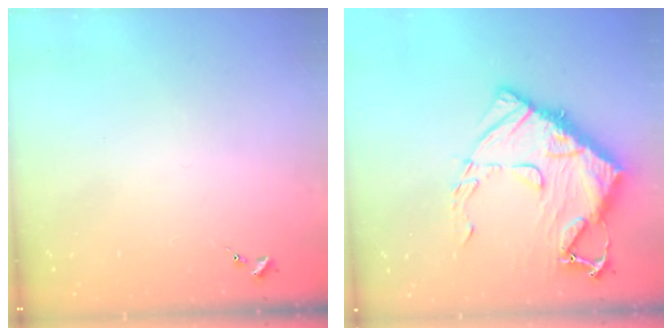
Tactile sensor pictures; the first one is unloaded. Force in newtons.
{"total": 18.3, "press": 18.2, "slide": 2.1}